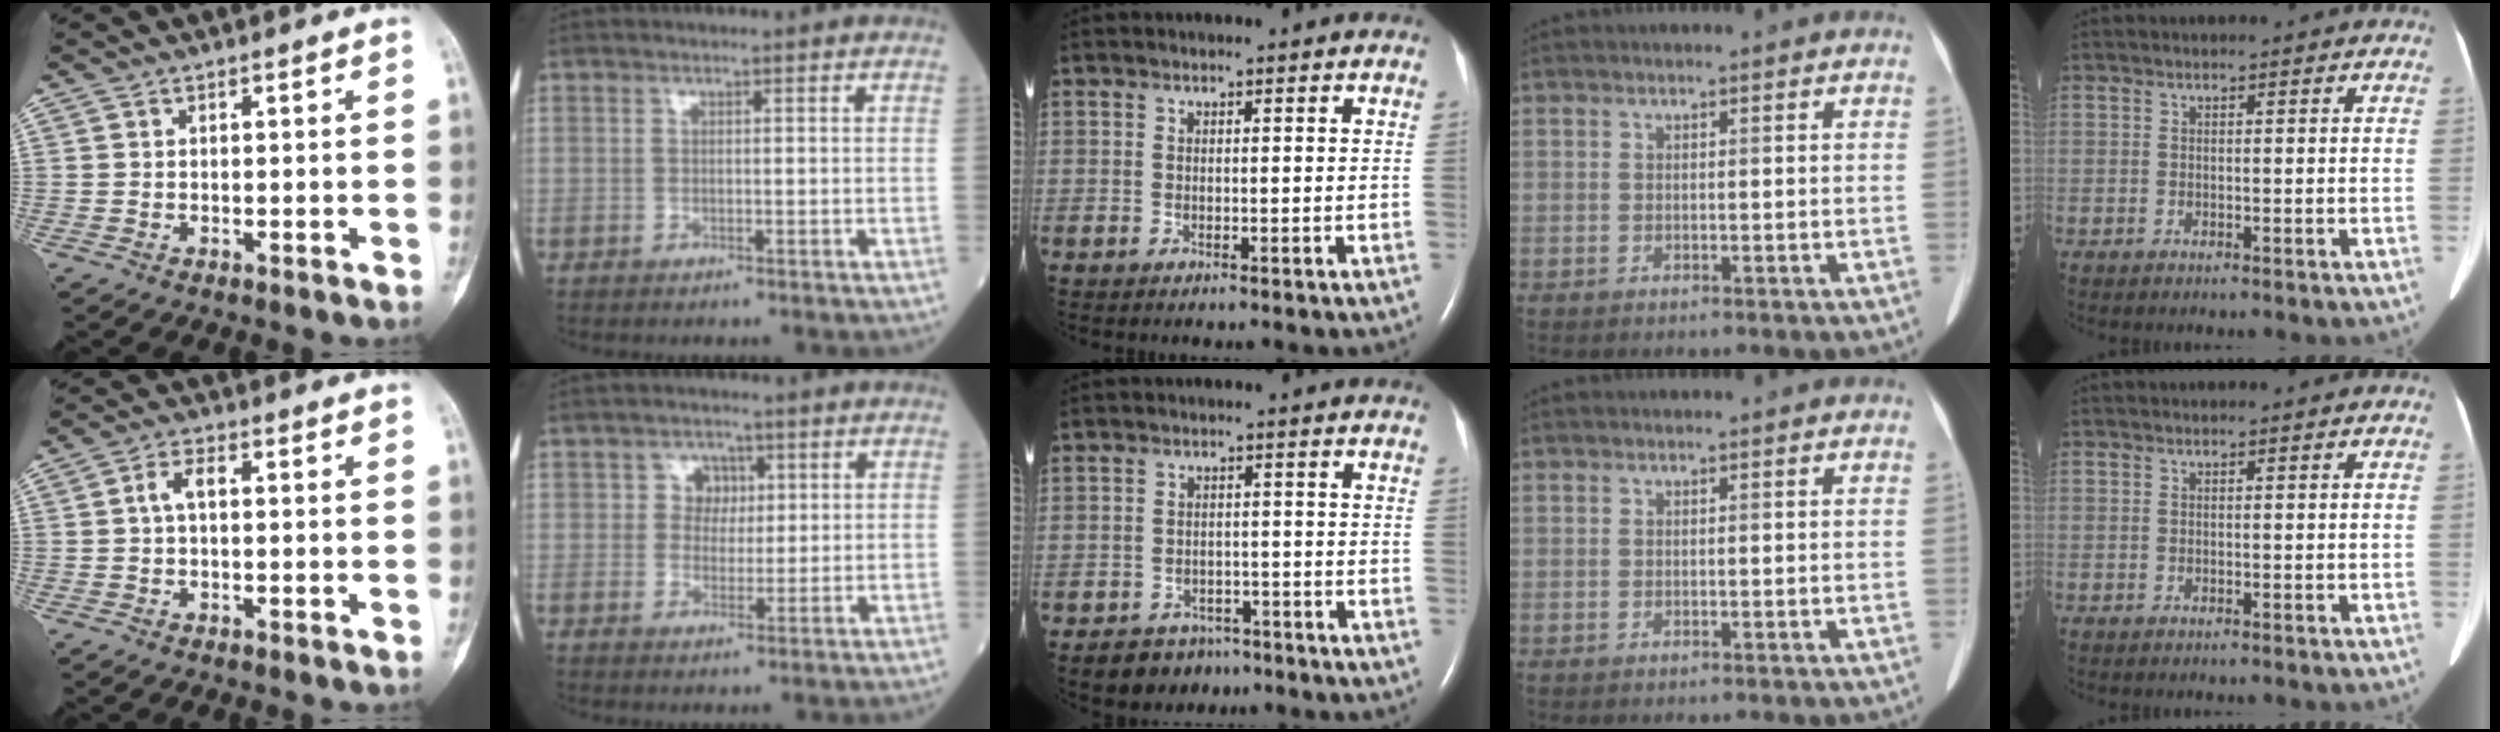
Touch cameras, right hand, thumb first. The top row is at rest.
{"thumb": {"total": 3.2, "force": [0.2, 1.7, 2.7], "torque": [-0.051, 0.013, 0.000]}, "index": {"total": 3.4, "force": [1.0, 3.0, 1.3], "torque": [-0.012, 0.005, 0.013]}, "middle": {"total": 5.4, "force": [-4.0, 3.5, 0.8], "torque": [-0.011, 0.007, -0.056]}}